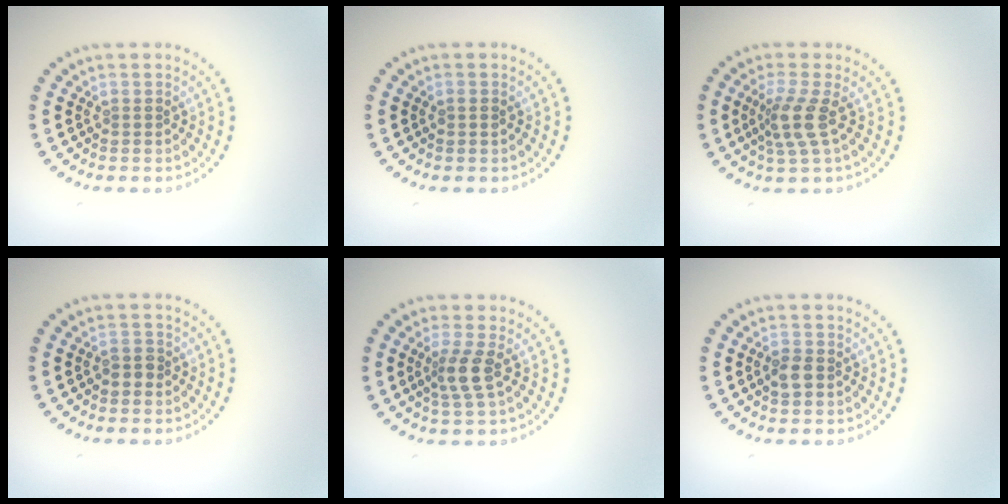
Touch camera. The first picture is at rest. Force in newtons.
{"total": 0.8, "press": 0.8, "slide": 0.0}
{"total": 2.9, "press": 2.2, "slide": 1.9}
{"total": 1.4, "press": 1.3, "slide": 0.4}
{"total": 2.6, "press": 2.0, "slide": 1.6}
{"total": 1.7, "press": 1.7, "slide": 0.2}